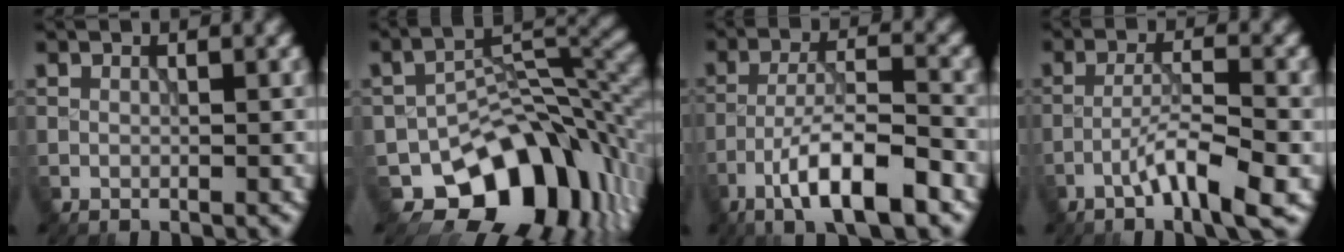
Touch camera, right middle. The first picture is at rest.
{"total": 11.8, "force": [-6.2, 7.1, 7.1], "torque": [-0.091, -0.010, -0.107]}
{"total": 8.5, "force": [-4.8, 2.0, 6.6], "torque": [-0.108, 0.010, -0.085]}
{"total": 5.3, "force": [-2.7, 0.7, 4.5], "torque": [-0.077, 0.009, -0.053]}